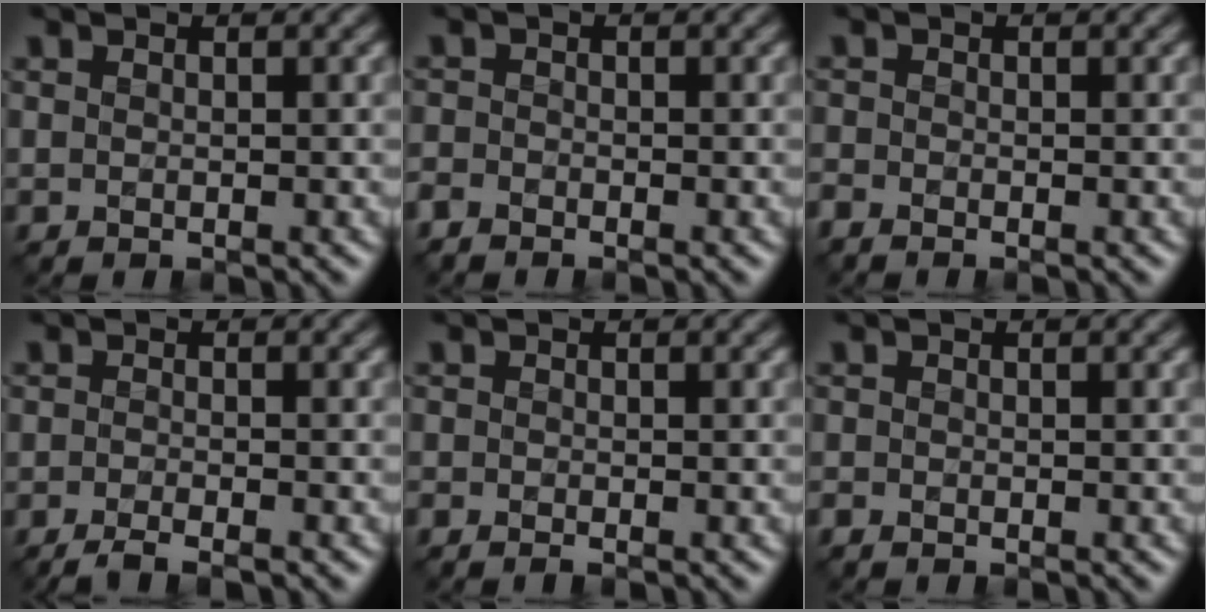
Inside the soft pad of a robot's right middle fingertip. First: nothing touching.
{"total": 1.3, "force": [-1.2, 0.5, 0.3], "torque": [-0.006, -0.003, -0.030]}
{"total": 1.0, "force": [-0.9, 0.2, 0.3], "torque": [-0.007, -0.006, -0.025]}
{"total": 3.1, "force": [-2.2, 0.6, 2.1], "torque": [-0.031, -0.004, -0.046]}
{"total": 0.8, "force": [-0.6, 0.1, 0.4], "torque": [-0.008, -0.007, -0.016]}
{"total": 0.6, "force": [-0.5, 0.1, 0.2], "torque": [-0.003, -0.005, -0.012]}